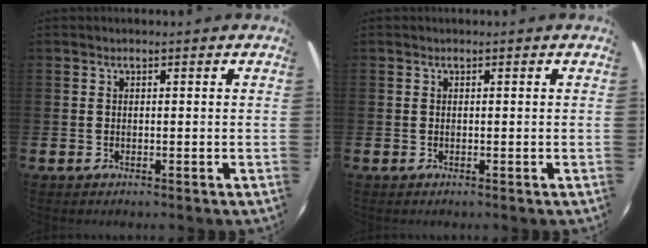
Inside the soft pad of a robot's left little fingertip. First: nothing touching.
{"total": 0.0}